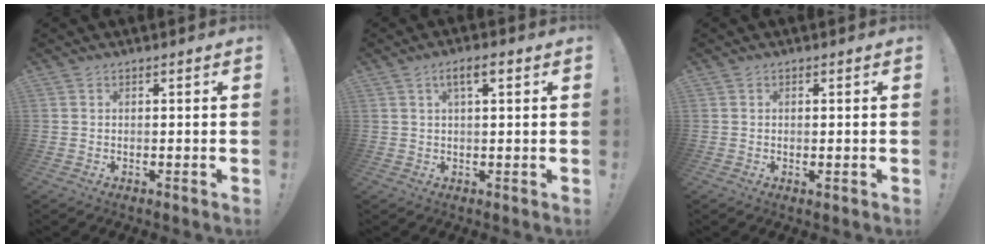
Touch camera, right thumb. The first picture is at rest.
{"total": 4.6, "force": [1.8, 1.1, 4.1], "torque": [-0.068, -0.001, 0.026]}
{"total": 0.8, "force": [0.0, 0.2, 0.8], "torque": [-0.011, -0.002, -0.001]}